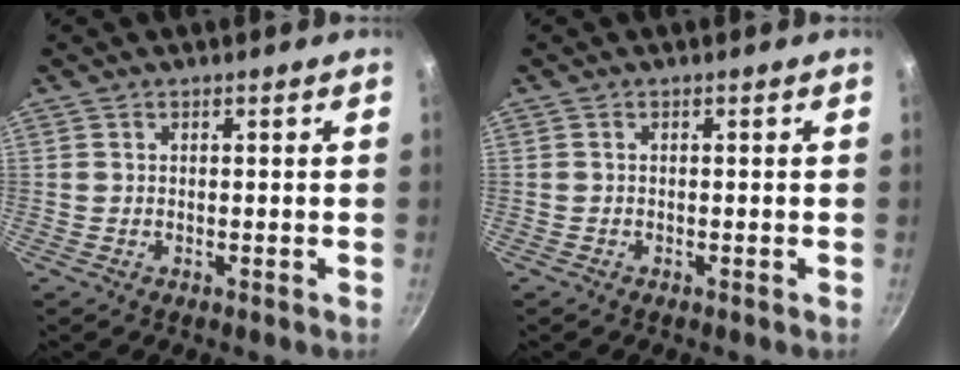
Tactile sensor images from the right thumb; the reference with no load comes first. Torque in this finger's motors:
{"motor_torque": [0.01, 0.39, 0.01, 0.19, 0.00]}